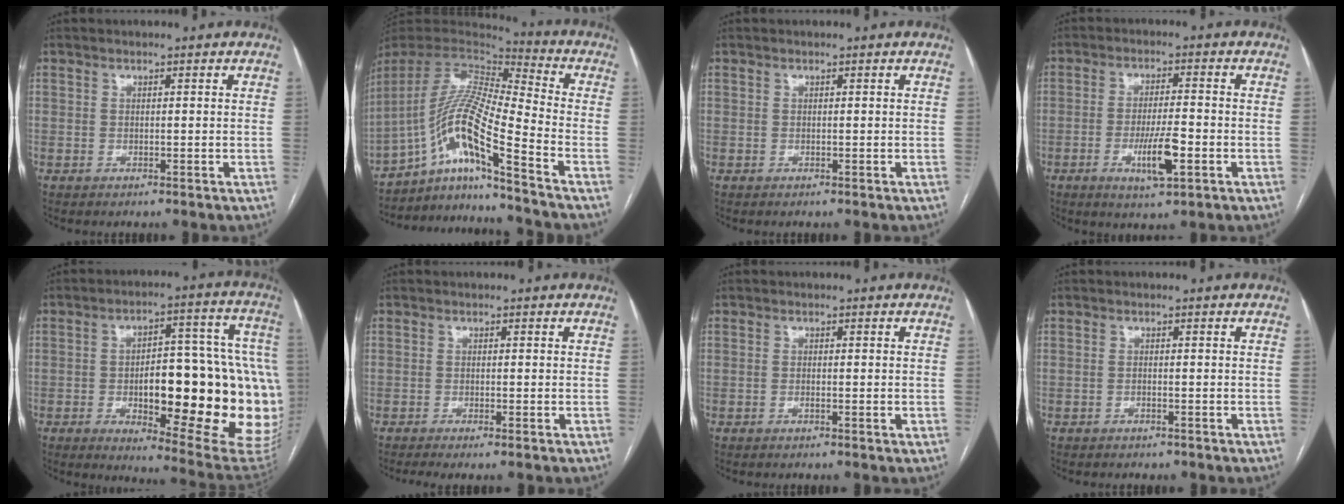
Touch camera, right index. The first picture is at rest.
{"total": 14.4, "force": [-9.1, -1.0, 11.1], "torque": [-0.217, 0.008, -0.167]}
{"total": 0.0}
{"total": 7.1, "force": [-2.5, 1.2, 6.6], "torque": [-0.120, -0.009, -0.039]}
{"total": 27.4, "force": [-3.5, 7.6, 26.0], "torque": [-0.253, 0.026, -0.024]}
{"total": 2.1, "force": [-1.3, 0.2, 1.6], "torque": [-0.028, -0.007, -0.023]}
{"total": 1.1, "force": [-0.3, 0.3, 1.1], "torque": [-0.018, 0.000, -0.005]}
{"total": 0.7, "force": [-0.6, 0.4, 0.1], "torque": [-0.005, 0.000, -0.009]}